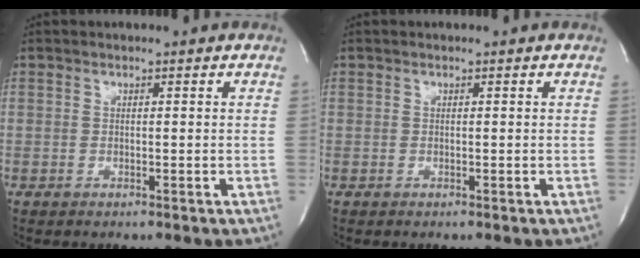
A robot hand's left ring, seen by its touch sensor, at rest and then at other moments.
{"total": 0.0}